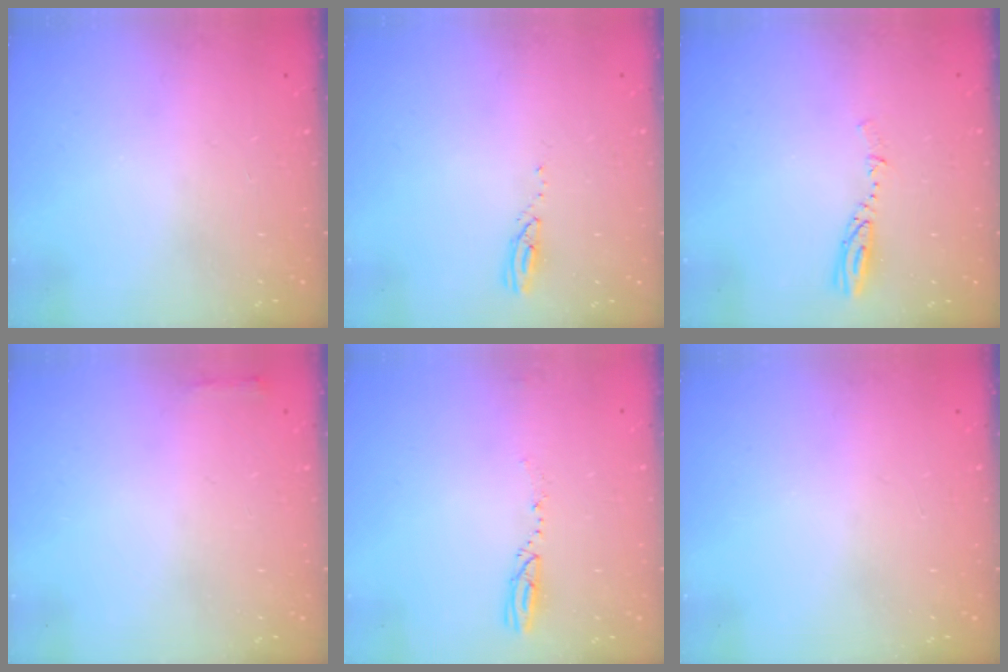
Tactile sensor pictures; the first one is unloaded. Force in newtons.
{"total": 3.0, "press": 3.0, "slide": 0.1}
{"total": 3.7, "press": 3.7, "slide": 0.4}
{"total": 2.3, "press": 2.3, "slide": 0.5}
{"total": 3.2, "press": 3.2, "slide": 0.4}
{"total": 1.0, "press": 0.0, "slide": 1.0}